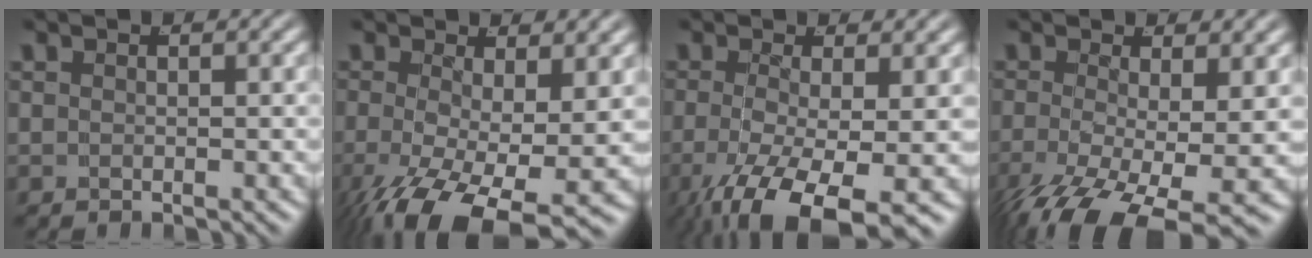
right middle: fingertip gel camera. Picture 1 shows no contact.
{"total": 8.2, "force": [-4.8, 3.1, 5.8], "torque": [-0.126, -0.062, -0.046]}
{"total": 9.1, "force": [-5.5, 3.3, 6.5], "torque": [-0.136, -0.051, -0.060]}
{"total": 9.2, "force": [-6.3, 3.4, 5.8], "torque": [-0.116, -0.063, -0.070]}